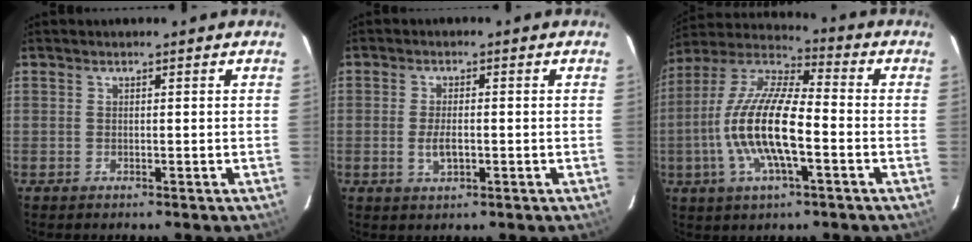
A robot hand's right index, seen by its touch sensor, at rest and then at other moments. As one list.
[{"total": 3.6, "force": [-0.8, 1.5, 3.1], "torque": [-0.061, -0.005, -0.013]}, {"total": 16.9, "force": [-3.8, 5.1, 15.7], "torque": [-0.312, -0.003, -0.082]}]